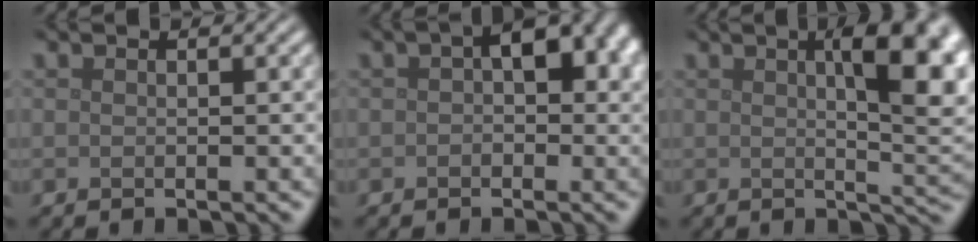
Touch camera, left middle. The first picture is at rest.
{"total": 5.6, "force": [1.1, 3.3, 4.4], "torque": [-0.046, 0.010, 0.004]}
{"total": 9.5, "force": [2.4, 3.1, 8.6], "torque": [-0.088, 0.011, 0.031]}